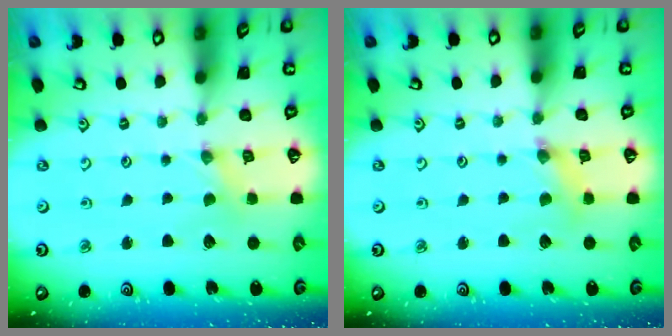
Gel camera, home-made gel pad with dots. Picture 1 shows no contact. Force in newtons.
{"total": 2.5, "press": 2.4, "slide": 0.3}